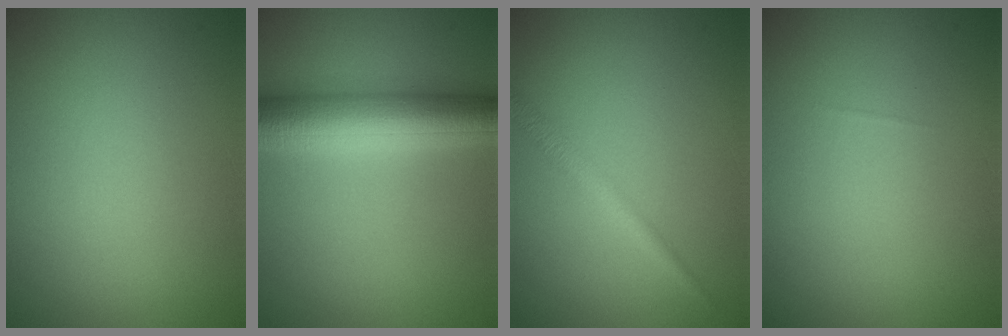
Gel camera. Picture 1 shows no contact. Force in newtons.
{"total": 7.9, "press": 7.8, "slide": 0.2}
{"total": 1.8, "press": 1.8, "slide": 0.0}
{"total": 0.0}